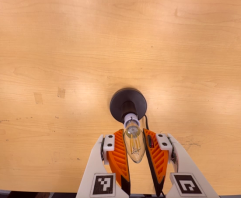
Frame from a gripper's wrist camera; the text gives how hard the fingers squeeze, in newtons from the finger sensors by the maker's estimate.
{"total": 12.8, "left": 13.6, "right": 12.1}